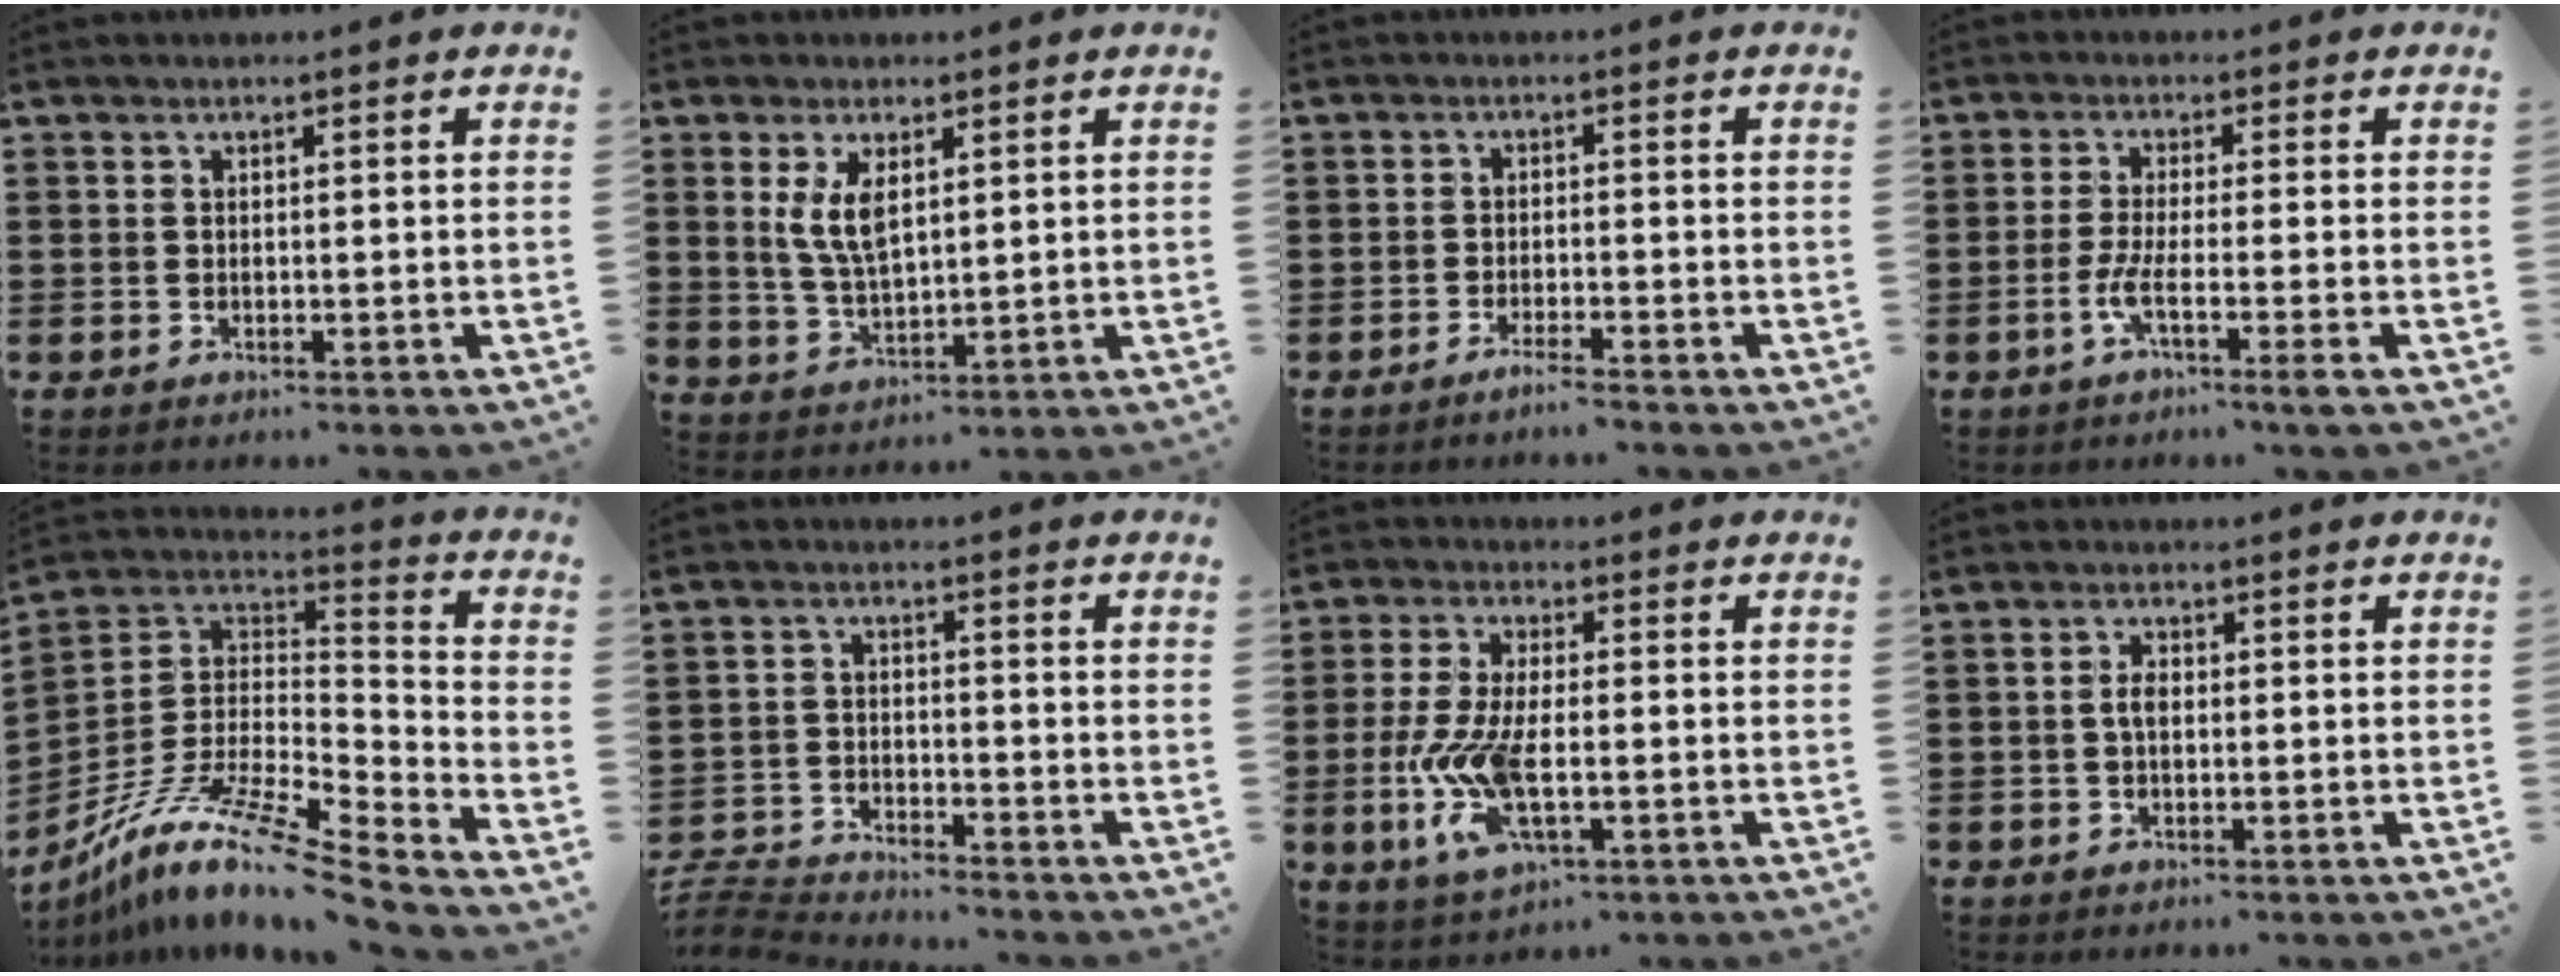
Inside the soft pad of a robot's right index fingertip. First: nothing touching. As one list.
[{"total": 5.6, "force": [2.0, 2.7, 4.6], "torque": [-0.097, 0.004, 0.035]}, {"total": 2.2, "force": [-1.9, -0.2, 1.0], "torque": [-0.016, 0.001, -0.036]}, {"total": 5.2, "force": [-2.3, -0.2, 4.6], "torque": [-0.100, -0.015, -0.048]}, {"total": 12.5, "force": [-9.2, 1.8, 8.2], "torque": [-0.167, 0.007, -0.181]}, {"total": 4.3, "force": [-4.2, 0.4, 0.3], "torque": [-0.023, -0.002, -0.094]}, {"total": 9.5, "force": [-2.4, 3.9, 8.4], "torque": [-0.196, -0.016, -0.046]}, {"total": 2.4, "force": [-0.1, 1.2, 2.0], "torque": [-0.040, 0.004, -0.003]}]